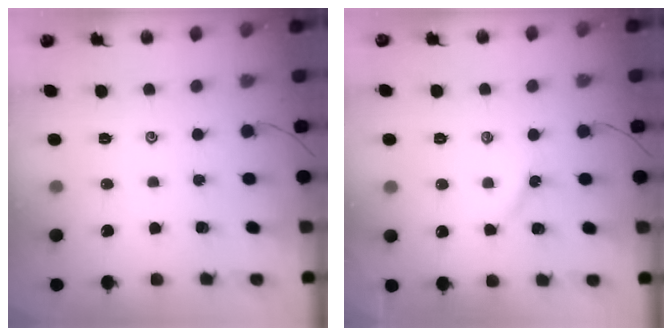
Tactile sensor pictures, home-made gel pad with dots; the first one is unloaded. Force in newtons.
{"total": 2.4, "press": 2.4, "slide": 0.3}